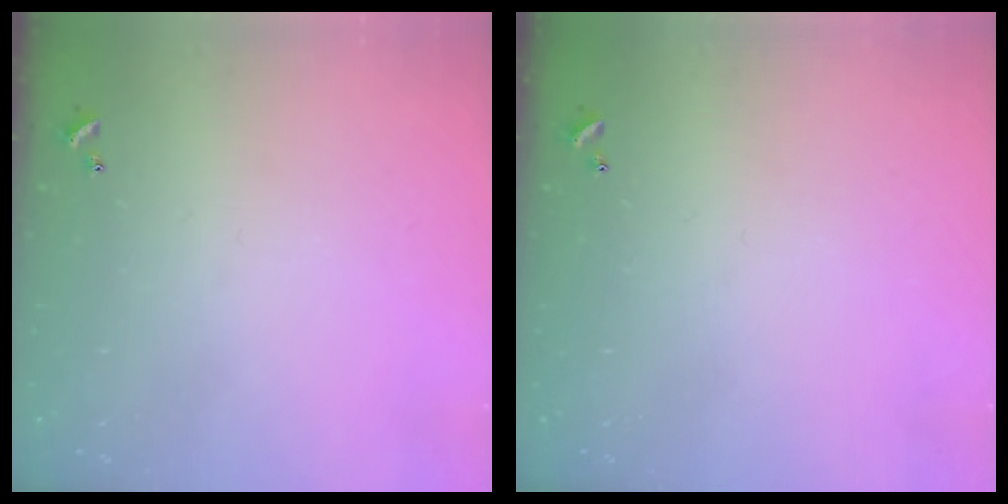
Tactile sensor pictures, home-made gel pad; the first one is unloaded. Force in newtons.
{"total": 0.0}